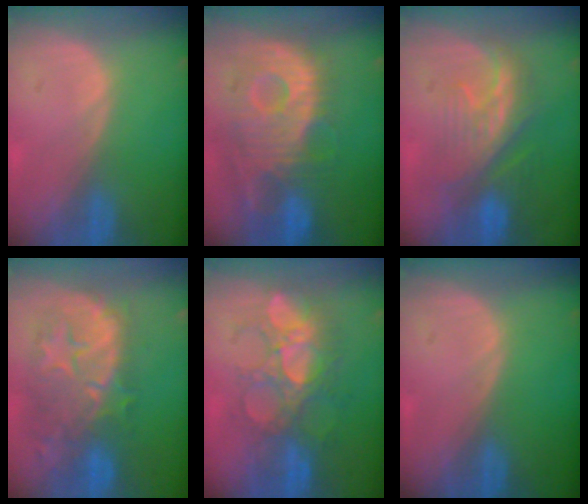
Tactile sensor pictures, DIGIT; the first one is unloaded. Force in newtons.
{"total": 11.8, "press": 10.6, "slide": 5.1}
{"total": 8.3, "press": 8.1, "slide": 1.9}
{"total": 11.0, "press": 10.2, "slide": 4.0}
{"total": 8.8, "press": 8.6, "slide": 1.5}
{"total": 0.0}